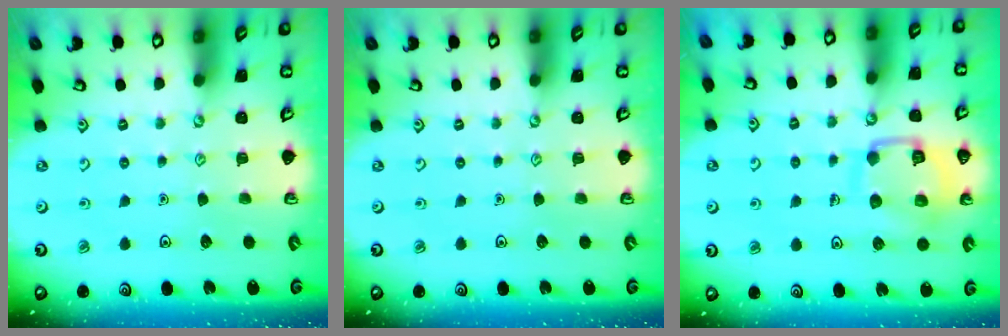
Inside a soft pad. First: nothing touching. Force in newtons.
{"total": 0.0}
{"total": 13.2, "press": 13.1, "slide": 1.4}